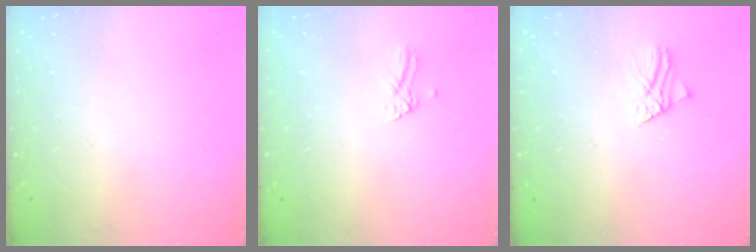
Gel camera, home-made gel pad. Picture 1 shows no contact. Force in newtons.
{"total": 0.0}
{"total": 0.7, "press": 0.7, "slide": 0.1}